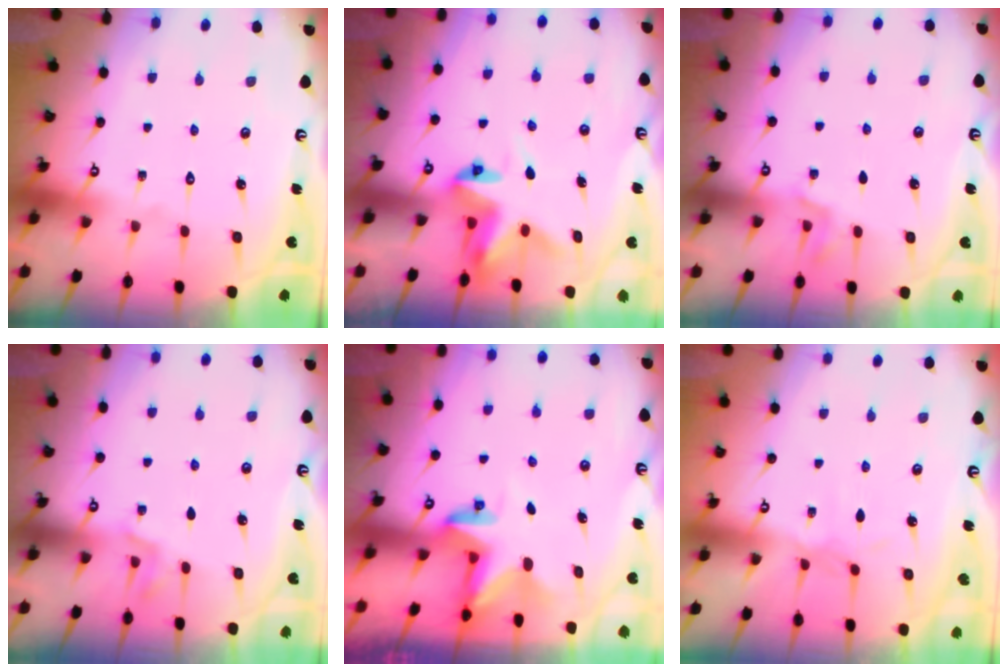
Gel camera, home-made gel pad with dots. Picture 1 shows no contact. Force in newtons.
{"total": 5.0, "press": 5.0, "slide": 0.3}
{"total": 1.8, "press": 0.9, "slide": 1.5}
{"total": 1.8, "press": 0.9, "slide": 1.5}
{"total": 3.0, "press": 3.0, "slide": 0.1}
{"total": 2.0, "press": 2.0, "slide": 0.5}